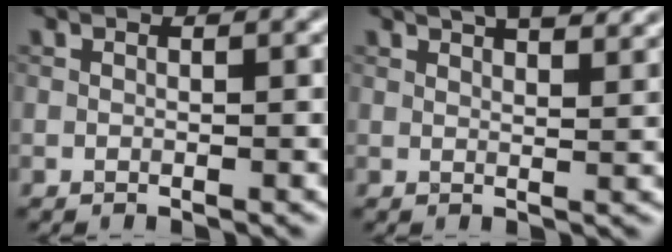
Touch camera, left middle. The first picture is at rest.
{"total": 5.5, "force": [4.0, 1.9, 3.3], "torque": [-0.025, 0.022, 0.036]}